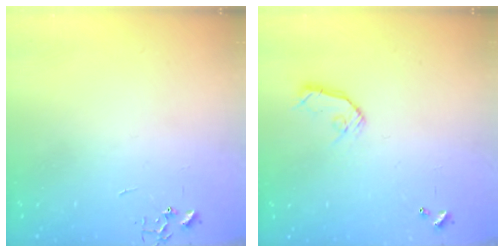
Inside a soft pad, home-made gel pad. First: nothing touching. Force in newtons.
{"total": 8.0, "press": 8.0, "slide": 0.4}